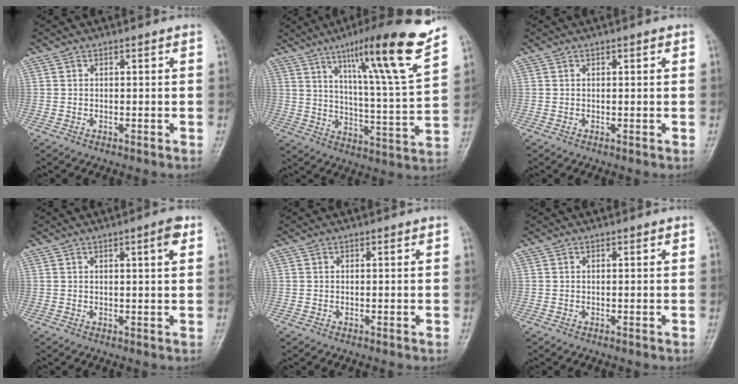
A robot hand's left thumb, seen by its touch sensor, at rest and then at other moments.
{"total": 19.1, "force": [12.1, 1.0, 14.8], "torque": [-0.207, -0.062, 0.183]}
{"total": 0.6, "force": [0.3, 0.2, 0.5], "torque": [-0.006, -0.001, 0.003]}
{"total": 3.1, "force": [1.4, 0.5, 2.7], "torque": [-0.036, -0.004, 0.019]}
{"total": 0.0}
{"total": 0.0}